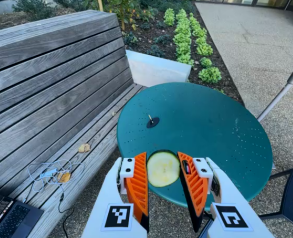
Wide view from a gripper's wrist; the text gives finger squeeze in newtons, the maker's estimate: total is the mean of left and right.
{"total": 11.6, "left": 12.4, "right": 10.8}